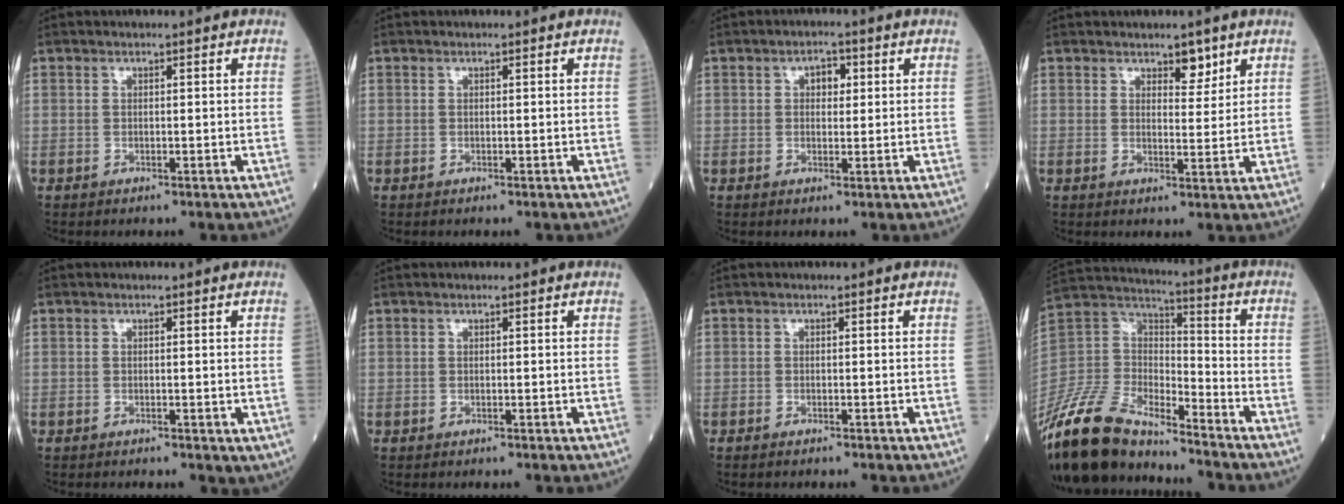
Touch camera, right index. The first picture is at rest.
{"total": 0.0}
{"total": 2.6, "force": [0.8, 1.6, 1.9], "torque": [-0.026, 0.009, 0.011]}
{"total": 3.1, "force": [2.2, 1.4, 1.7], "torque": [-0.019, -0.005, 0.034]}
{"total": 0.9, "force": [-0.2, 0.5, 0.7], "torque": [-0.011, -0.003, -0.002]}
{"total": 0.0}
{"total": 0.6, "force": [-0.6, 0.1, 0.2], "torque": [-0.009, -0.001, -0.009]}
{"total": 18.3, "force": [-16.2, 4.9, 6.8], "torque": [-0.147, 0.018, -0.311]}